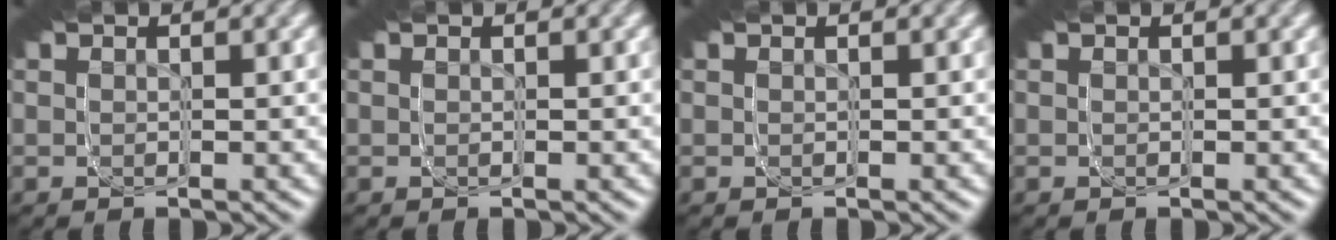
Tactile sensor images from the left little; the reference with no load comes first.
{"total": 0.0}
{"total": 0.0}
{"total": 0.0}